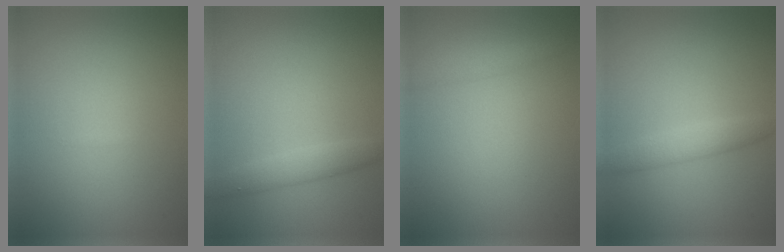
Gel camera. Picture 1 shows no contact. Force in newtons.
{"total": 2.3, "press": 2.3, "slide": 0.1}
{"total": 1.2, "press": 1.2, "slide": 0.1}
{"total": 2.3, "press": 2.3, "slide": 0.1}